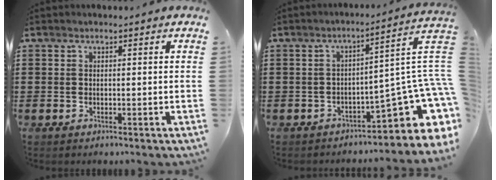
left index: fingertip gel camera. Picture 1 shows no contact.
{"total": 9.9, "force": [-3.4, 2.7, 8.9], "torque": [-0.126, -0.017, -0.060]}